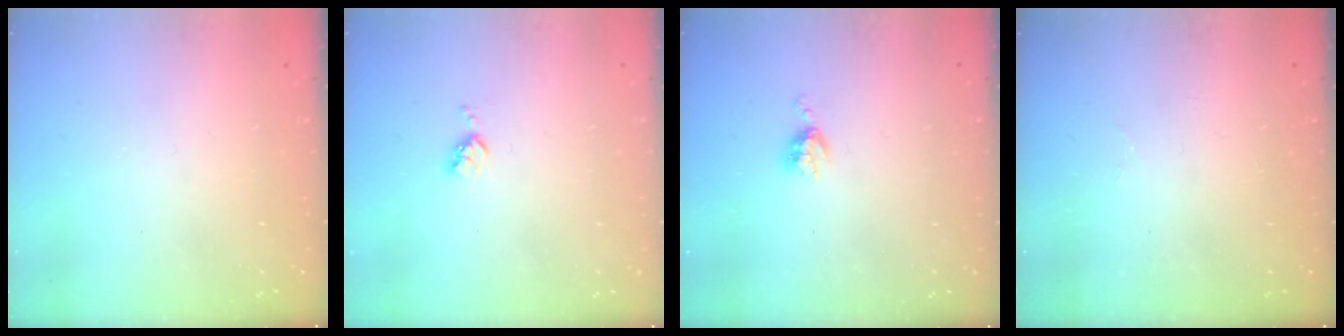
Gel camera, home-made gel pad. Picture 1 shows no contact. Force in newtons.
{"total": 3.7, "press": 3.7, "slide": 0.4}
{"total": 4.1, "press": 4.1, "slide": 0.6}
{"total": 2.0, "press": 1.9, "slide": 0.8}